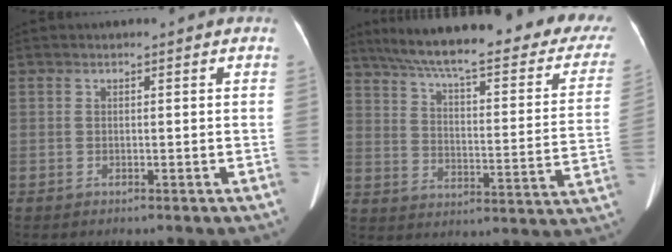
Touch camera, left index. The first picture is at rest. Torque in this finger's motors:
{"motor_torque": [-0.12, -1.56, 0.38, 0.14]}